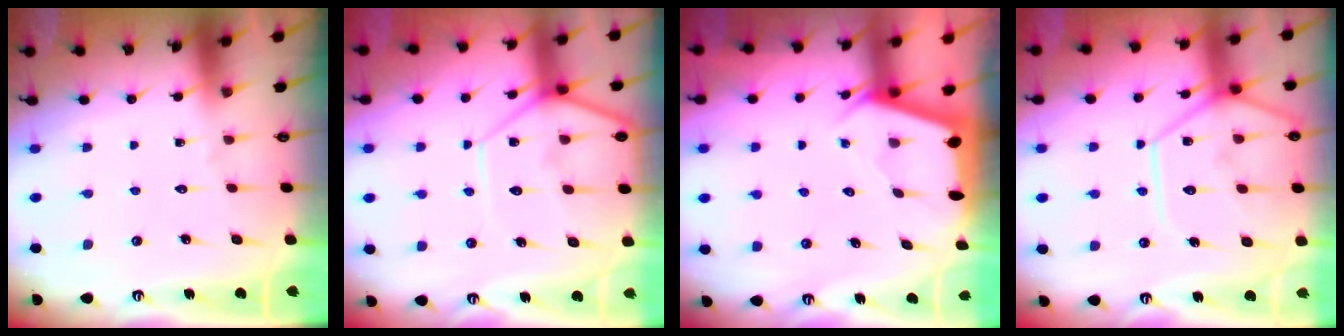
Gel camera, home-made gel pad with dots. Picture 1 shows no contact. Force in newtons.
{"total": 10.3, "press": 10.2, "slide": 1.1}
{"total": 2.5, "press": 2.5, "slide": 0.3}
{"total": 14.7, "press": 14.6, "slide": 1.7}